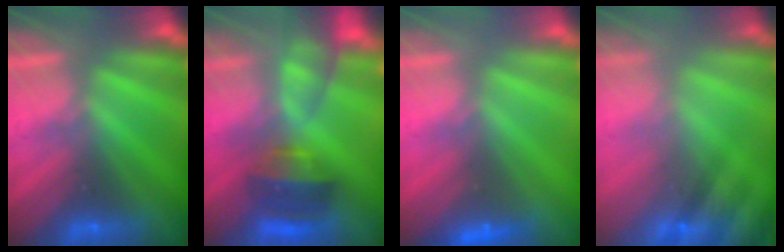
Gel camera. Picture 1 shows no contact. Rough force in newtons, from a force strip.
{"total": 7.8}
{"total": 2.3}
{"total": 8.5}